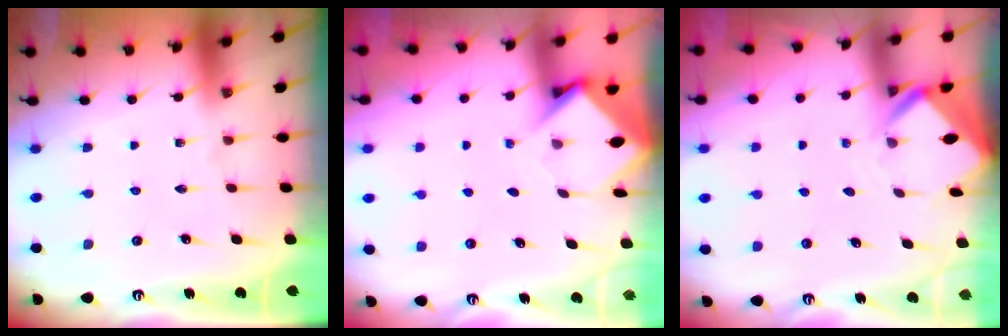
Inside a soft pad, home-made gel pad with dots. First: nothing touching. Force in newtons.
{"total": 4.0, "press": 3.9, "slide": 0.3}
{"total": 2.9, "press": 2.9, "slide": 0.2}